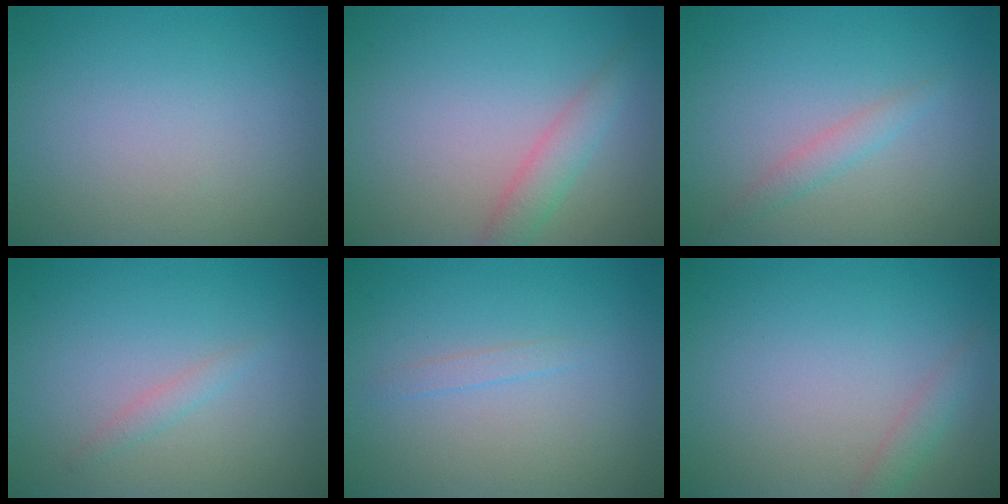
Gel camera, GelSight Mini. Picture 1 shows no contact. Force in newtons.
{"total": 2.4, "press": 2.4, "slide": 0.1}
{"total": 1.4, "press": 1.4, "slide": 0.1}
{"total": 0.9, "press": 0.8, "slide": 0.0}
{"total": 0.8, "press": 0.8, "slide": 0.1}
{"total": 1.4, "press": 1.4, "slide": 0.0}